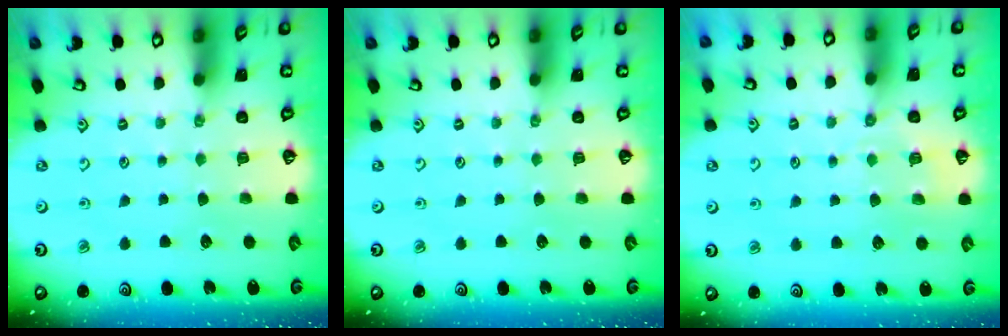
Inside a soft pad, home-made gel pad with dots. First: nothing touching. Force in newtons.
{"total": 0.0}
{"total": 4.1, "press": 4.0, "slide": 0.9}